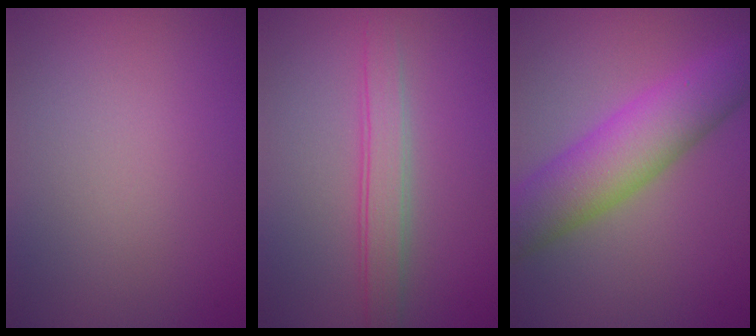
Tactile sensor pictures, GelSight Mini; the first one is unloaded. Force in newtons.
{"total": 2.8, "press": 2.8, "slide": 0.1}
{"total": 7.8, "press": 7.8, "slide": 0.1}